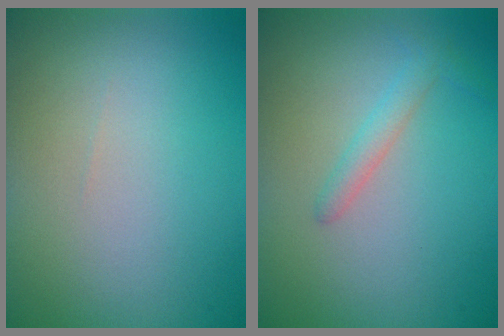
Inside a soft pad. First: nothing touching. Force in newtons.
{"total": 1.5, "press": 1.5, "slide": 0.1}